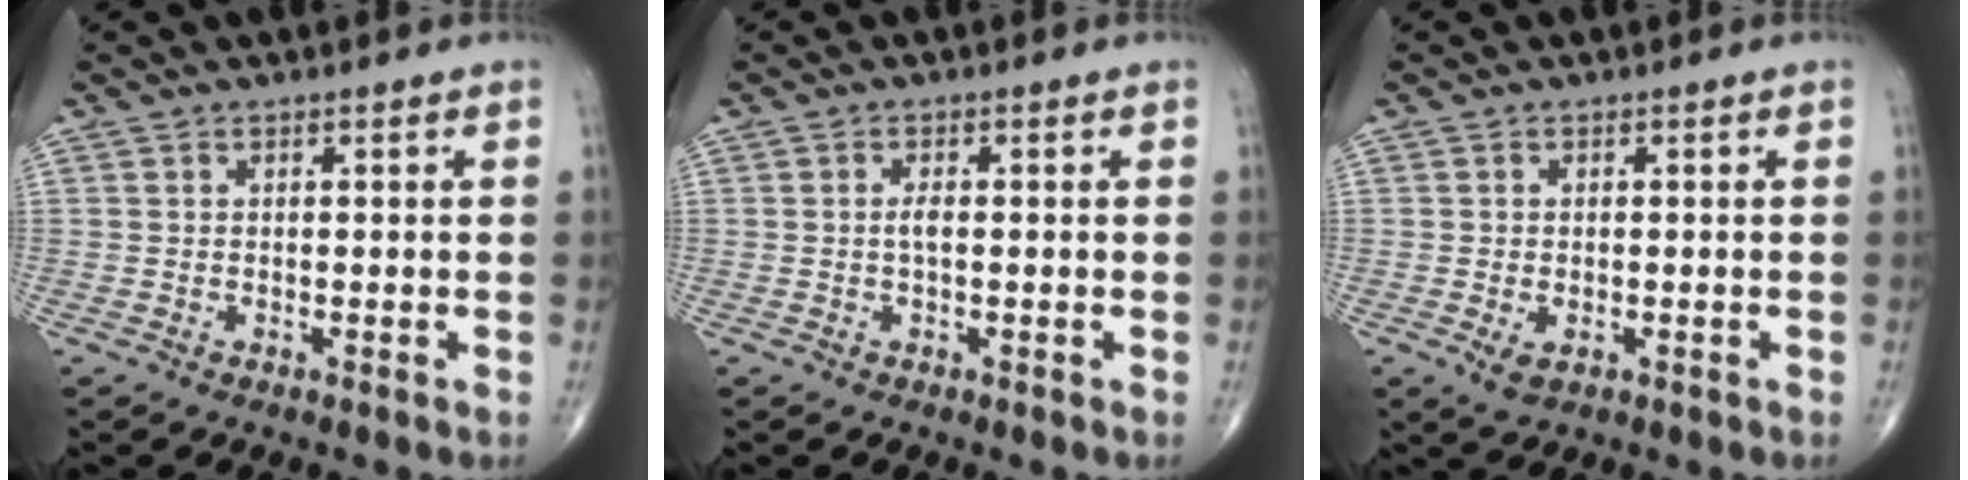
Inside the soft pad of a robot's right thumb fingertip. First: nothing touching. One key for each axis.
{"total": 1.4, "fx": -0.1, "fy": 0.5, "fz": 1.3, "tx": -0.027, "ty": 0.000, "tz": -0.003}
{"total": 2.7, "fx": -0.9, "fy": 1.6, "fz": 2.0, "tx": -0.036, "ty": -0.001, "tz": -0.009}